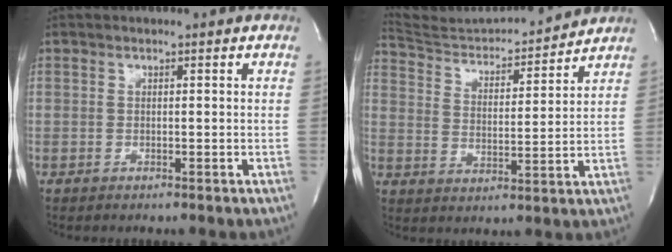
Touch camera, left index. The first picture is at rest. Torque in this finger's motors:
{"motor_torque": [0.86, -1.01, -0.20, 0.00]}